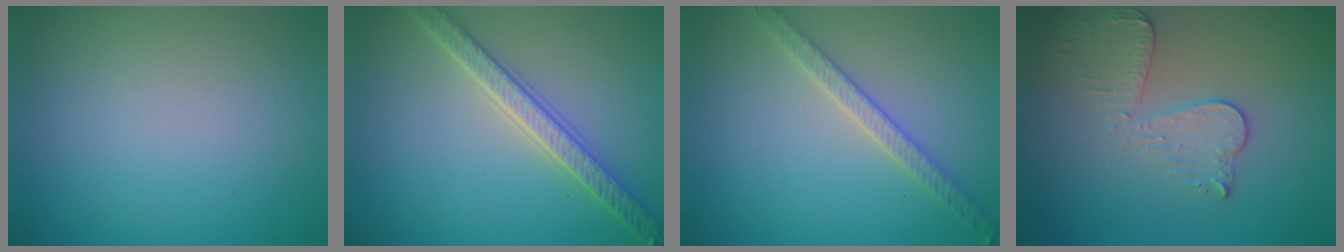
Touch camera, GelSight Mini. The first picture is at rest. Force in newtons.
{"total": 3.6, "press": 3.6, "slide": 0.8}
{"total": 2.9, "press": 2.8, "slide": 0.6}
{"total": 3.4, "press": 3.0, "slide": 1.6}